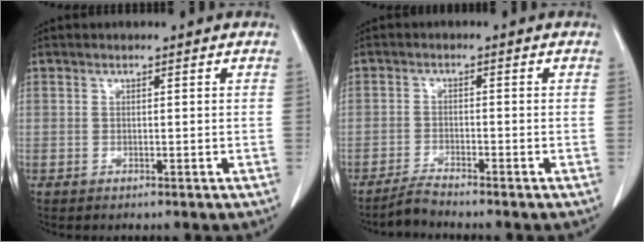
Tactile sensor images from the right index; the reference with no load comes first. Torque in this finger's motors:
{"motor_torque": [-0.02, -0.07, 0.03, 0.02]}